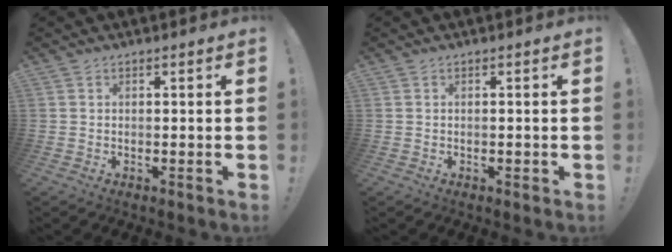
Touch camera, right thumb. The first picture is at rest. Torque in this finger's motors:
{"motor_torque": [-0.06, 0.07, 0.24, -0.33, 0.00]}